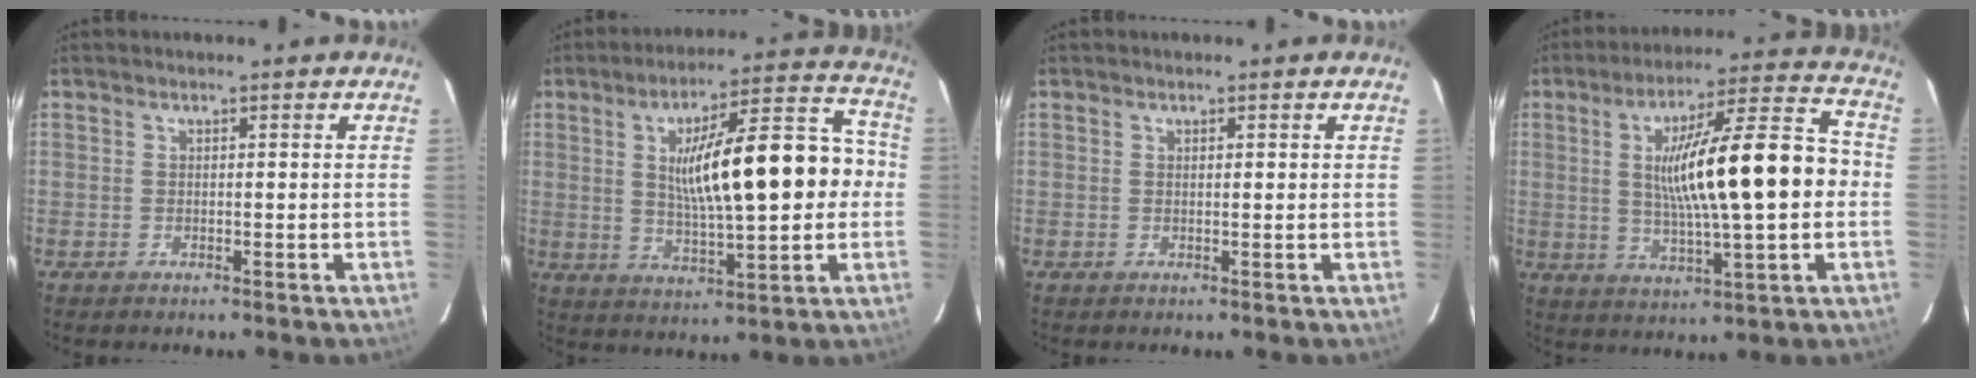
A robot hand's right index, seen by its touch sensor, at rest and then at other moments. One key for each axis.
{"total": 18.1, "fx": 1.3, "fy": 4.0, "fz": 17.7, "tx": -0.268, "ty": 0.035, "tz": 0.024}
{"total": 0.5, "fx": 0.2, "fy": 0.1, "fz": 0.5, "tx": -0.011, "ty": 0.003, "tz": 0.004}
{"total": 18.0, "fx": 0.4, "fy": 2.1, "fz": 17.9, "tx": -0.289, "ty": 0.022, "tz": 0.008}